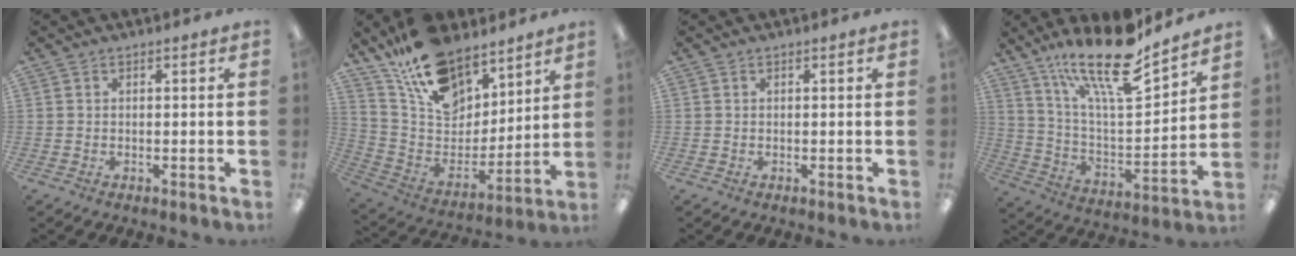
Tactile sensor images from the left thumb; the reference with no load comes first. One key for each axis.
{"total": 18.0, "fx": 13.6, "fy": 9.3, "fz": 7.3, "tx": -0.149, "ty": -0.085, "tz": 0.253}
{"total": 0.0}
{"total": 21.3, "fx": 15.8, "fy": 5.9, "fz": 13.0, "tx": -0.228, "ty": -0.104, "tz": 0.268}